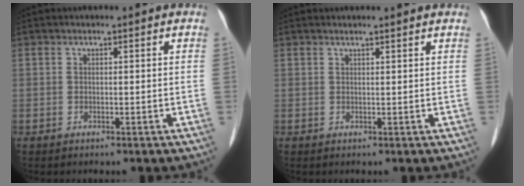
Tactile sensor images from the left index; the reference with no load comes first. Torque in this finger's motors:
{"motor_torque": [-2.13, 0.00, -1.05, -0.21]}